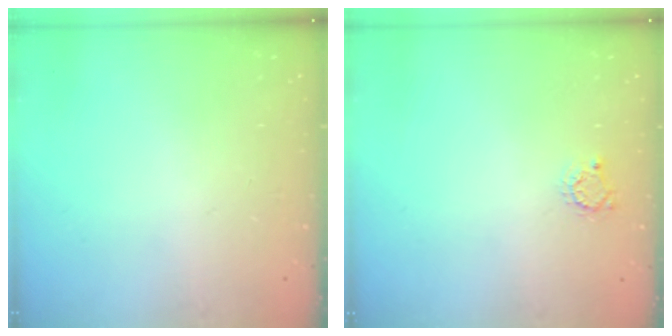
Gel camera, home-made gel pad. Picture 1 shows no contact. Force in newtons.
{"total": 3.5, "press": 3.4, "slide": 0.5}